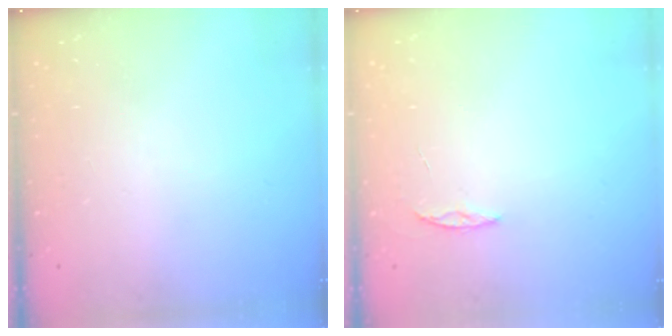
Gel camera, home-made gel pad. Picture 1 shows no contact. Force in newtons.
{"total": 2.4, "press": 2.4, "slide": 0.2}